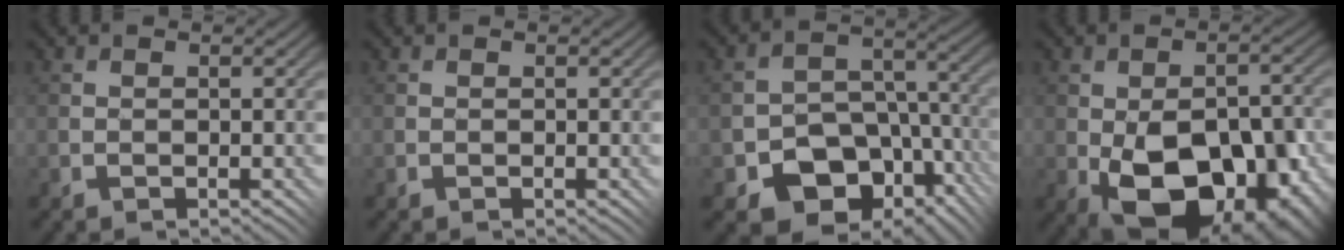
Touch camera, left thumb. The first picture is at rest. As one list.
[{"total": 0.0}, {"total": 12.4, "force": [-5.9, 8.8, 6.5], "torque": [-0.100, -0.017, -0.084]}, {"total": 16.7, "force": [-5.7, 9.8, 12.3], "torque": [-0.161, -0.007, -0.072]}]